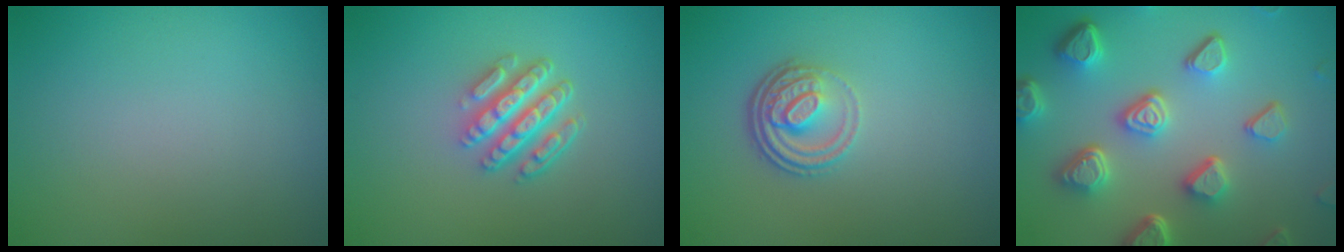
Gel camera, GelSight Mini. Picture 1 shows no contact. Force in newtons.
{"total": 4.8, "press": 3.6, "slide": 3.2}
{"total": 3.7, "press": 2.6, "slide": 2.6}
{"total": 7.3, "press": 5.6, "slide": 4.7}